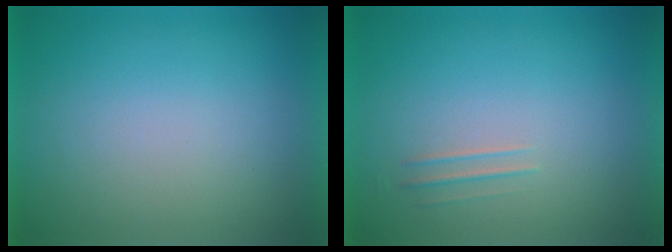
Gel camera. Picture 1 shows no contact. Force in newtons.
{"total": 1.5}